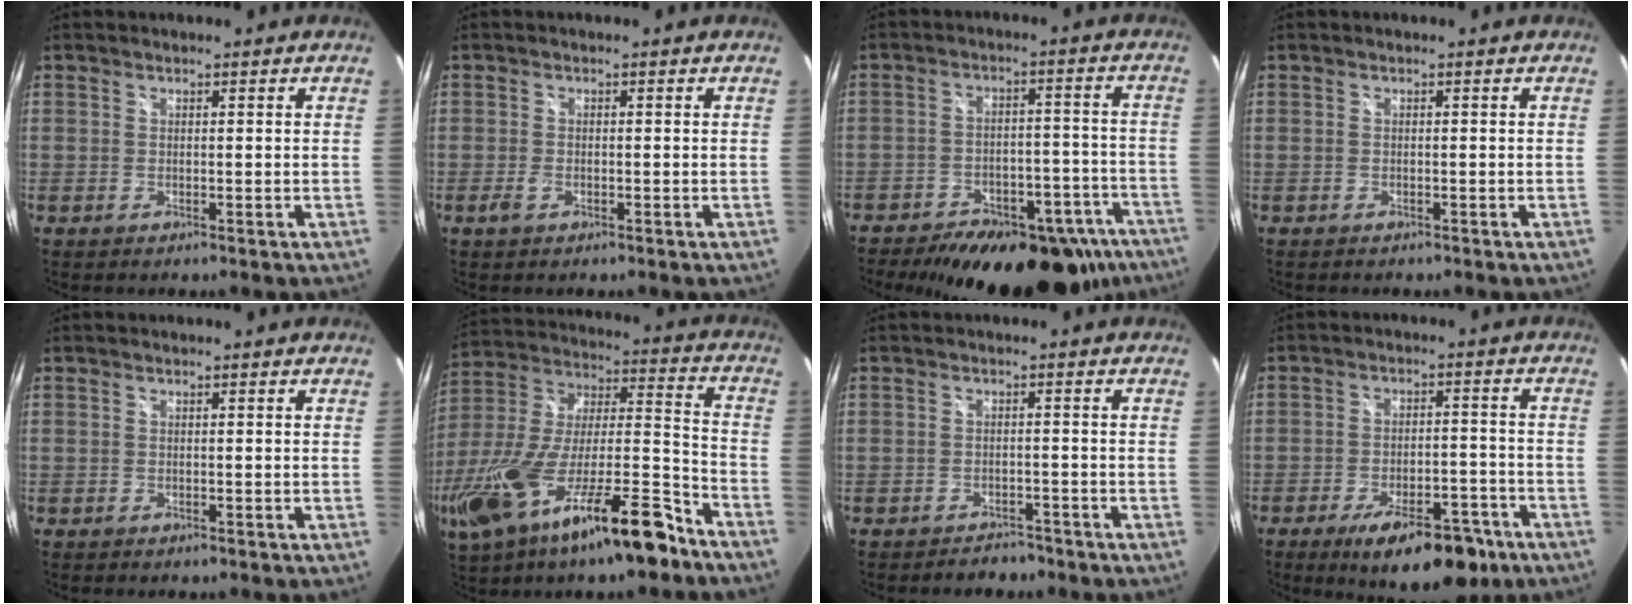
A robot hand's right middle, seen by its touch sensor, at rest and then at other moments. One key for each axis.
{"total": 1.9, "fx": -0.9, "fy": 1.0, "fz": 1.2, "tx": -0.027, "ty": -0.003, "tz": -0.018}
{"total": 26.5, "fx": -20.6, "fy": 10.9, "fz": 12.6, "tx": -0.201, "ty": 0.009, "tz": -0.248}
{"total": 0.5, "fx": -0.4, "fy": -0.3, "fz": 0.0, "tx": -0.002, "ty": -0.003, "tz": -0.008}
{"total": 0.6, "fx": -0.2, "fy": -0.6, "fz": -0.1, "tx": 0.003, "ty": -0.004, "tz": -0.007}
{"total": 28.0, "fx": -17.0, "fy": 6.6, "fz": 21.2, "tx": -0.390, "ty": -0.050, "tz": -0.286}
{"total": 3.6, "fx": -3.4, "fy": 1.2, "fz": 0.5, "tx": -0.015, "ty": 0.001, "tz": -0.049}
{"total": 13.7, "fx": -9.3, "fy": 4.4, "fz": 9.1, "tx": -0.147, "ty": -0.010, "tz": -0.130}